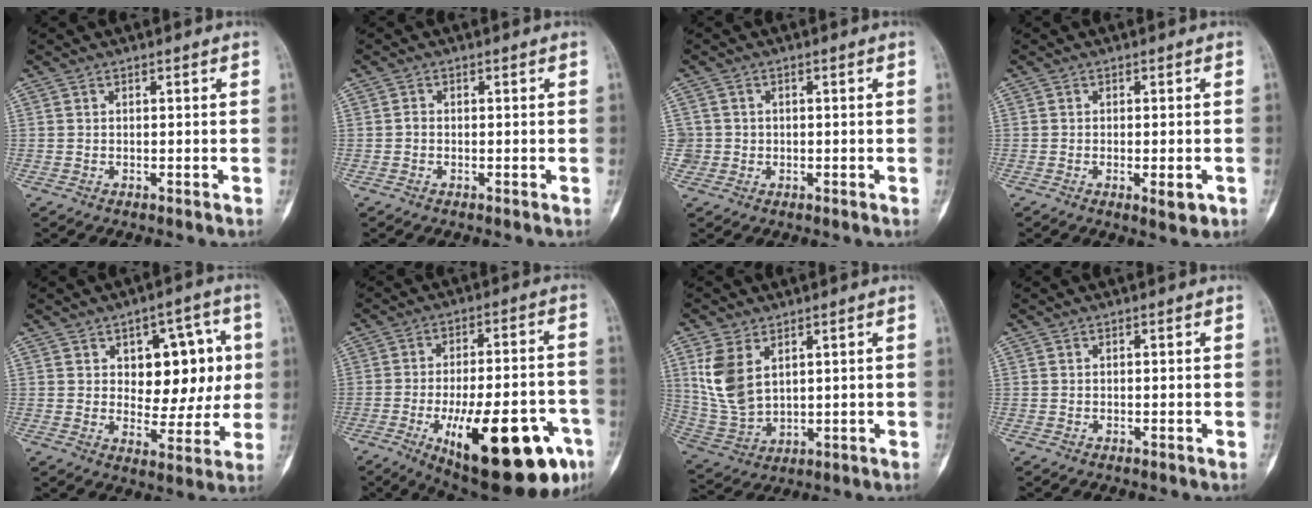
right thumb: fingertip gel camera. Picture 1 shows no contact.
{"total": 0.7, "force": [-0.2, 0.5, 0.4], "torque": [-0.004, 0.002, -0.009]}
{"total": 2.4, "force": [-0.1, 2.4, -0.1], "torque": [0.020, 0.008, -0.002]}
{"total": 3.6, "force": [-1.3, 1.2, 3.2], "torque": [-0.037, -0.004, -0.012]}
{"total": 13.0, "force": [2.8, 7.8, 10.0], "torque": [-0.076, -0.003, 0.041]}
{"total": 25.7, "force": [-10.5, 9.1, 21.6], "torque": [-0.265, 0.022, -0.136]}
{"total": 9.9, "force": [3.8, 6.0, 6.9], "torque": [-0.139, -0.015, 0.094]}
{"total": 0.0}